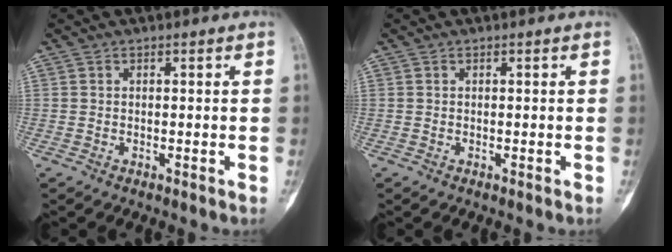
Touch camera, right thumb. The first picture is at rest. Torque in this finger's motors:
{"motor_torque": [0.16, 0.11, 0.12, 0.06, 0.00]}